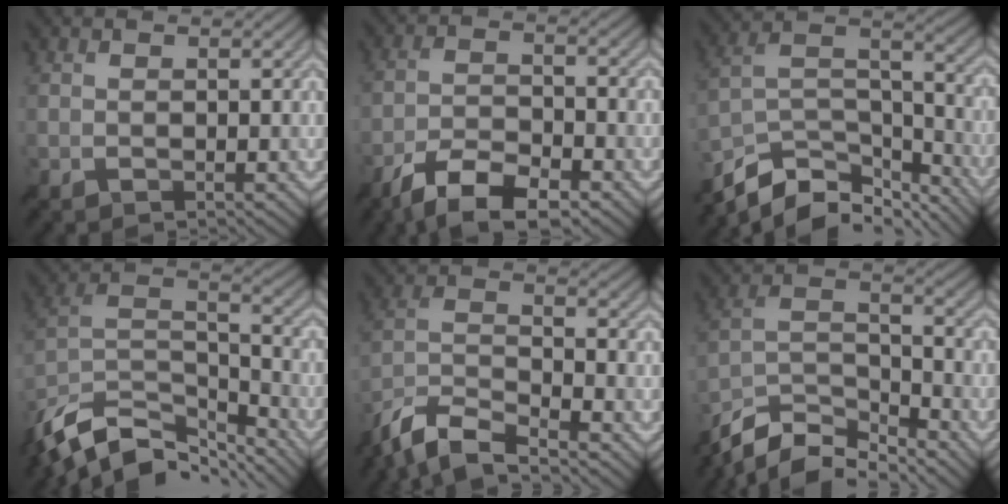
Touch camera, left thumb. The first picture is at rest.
{"total": 8.5, "force": [-6.2, 2.6, 5.2], "torque": [-0.099, -0.004, -0.117]}
{"total": 13.3, "force": [-10.4, 5.4, 6.4], "torque": [-0.144, -0.004, -0.183]}
{"total": 14.6, "force": [-10.8, 6.3, 7.4], "torque": [-0.210, -0.016, -0.187]}
{"total": 9.8, "force": [-8.1, 2.1, 5.0], "torque": [-0.106, -0.008, -0.165]}
{"total": 11.7, "force": [-10.0, 3.4, 5.1], "torque": [-0.109, -0.002, -0.189]}